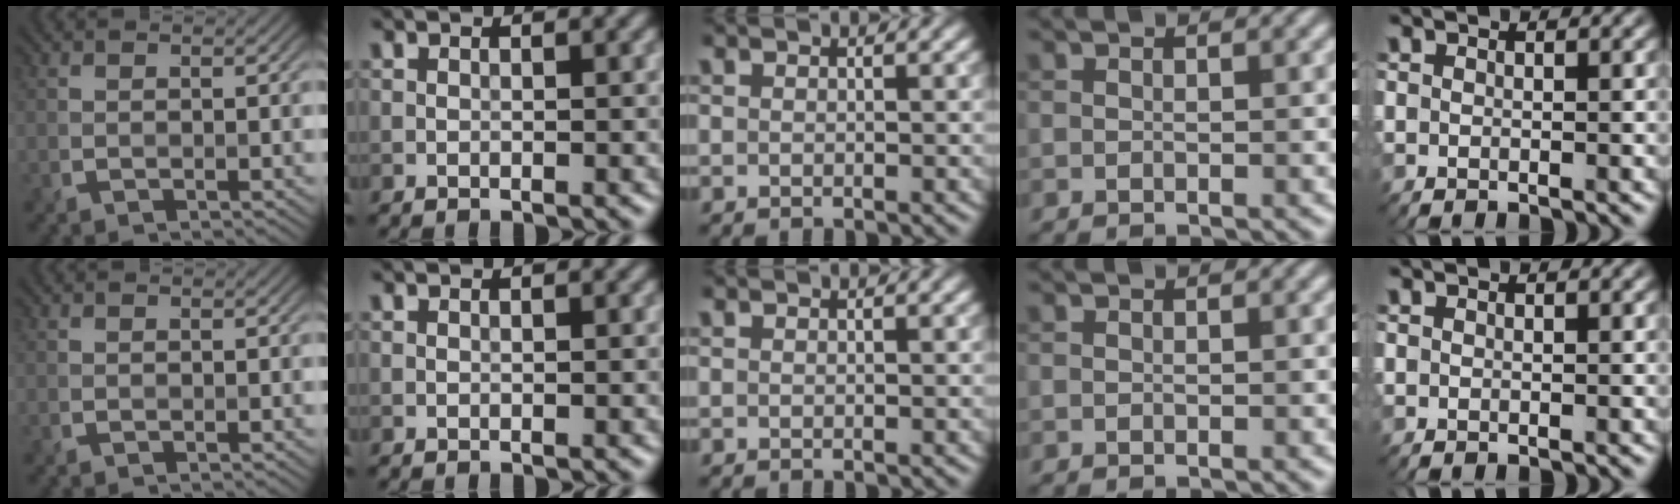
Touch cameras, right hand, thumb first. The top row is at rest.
{}